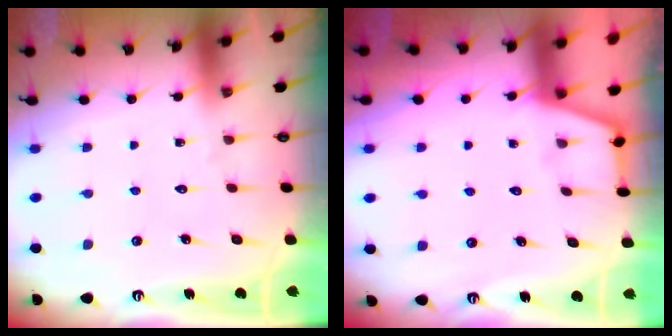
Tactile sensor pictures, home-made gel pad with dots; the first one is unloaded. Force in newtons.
{"total": 2.1, "press": 2.1, "slide": 0.3}